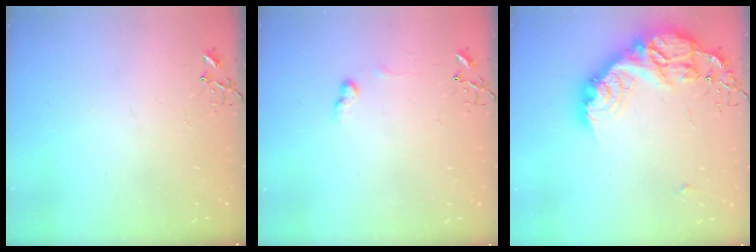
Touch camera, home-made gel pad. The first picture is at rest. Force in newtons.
{"total": 6.7, "press": 6.6, "slide": 0.9}
{"total": 24.7, "press": 24.6, "slide": 2.0}